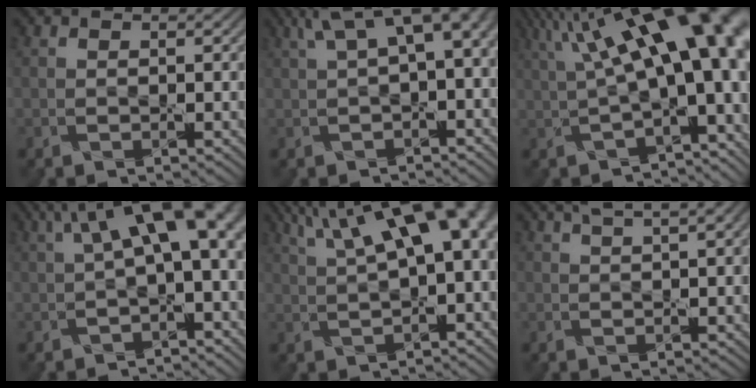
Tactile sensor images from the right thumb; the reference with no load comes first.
{"total": 8.2, "force": [2.2, 2.9, 7.3], "torque": [-0.120, 0.022, 0.040]}
{"total": 18.4, "force": [4.0, 6.3, 16.8], "torque": [-0.233, 0.027, 0.077]}
{"total": 10.9, "force": [2.5, 4.1, 9.8], "torque": [-0.148, 0.015, 0.041]}
{"total": 14.6, "force": [5.3, 5.5, 12.4], "torque": [-0.181, 0.032, 0.076]}
{"total": 5.2, "force": [3.1, 1.0, 4.0], "torque": [-0.060, 0.020, 0.030]}